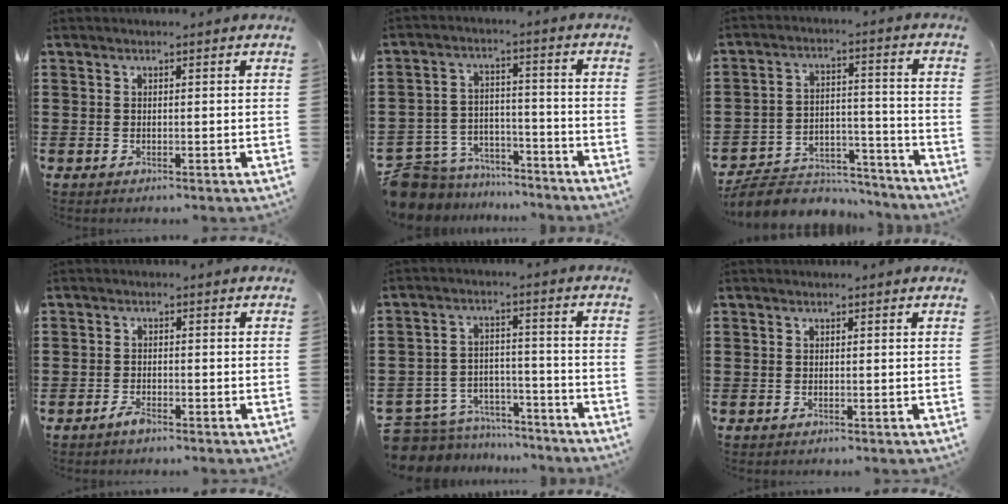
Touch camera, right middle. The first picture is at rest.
{"total": 6.7, "force": [-6.4, 1.9, 0.4], "torque": [-0.033, 0.010, -0.136]}
{"total": 8.0, "force": [-7.6, 2.1, 1.6], "torque": [-0.028, 0.024, -0.149]}
{"total": 1.7, "force": [-1.4, 0.6, 0.7], "torque": [-0.023, -0.003, -0.030]}
{"total": 6.2, "force": [-5.8, 2.0, 0.7], "torque": [-0.034, 0.007, -0.122]}
{"total": 0.0}